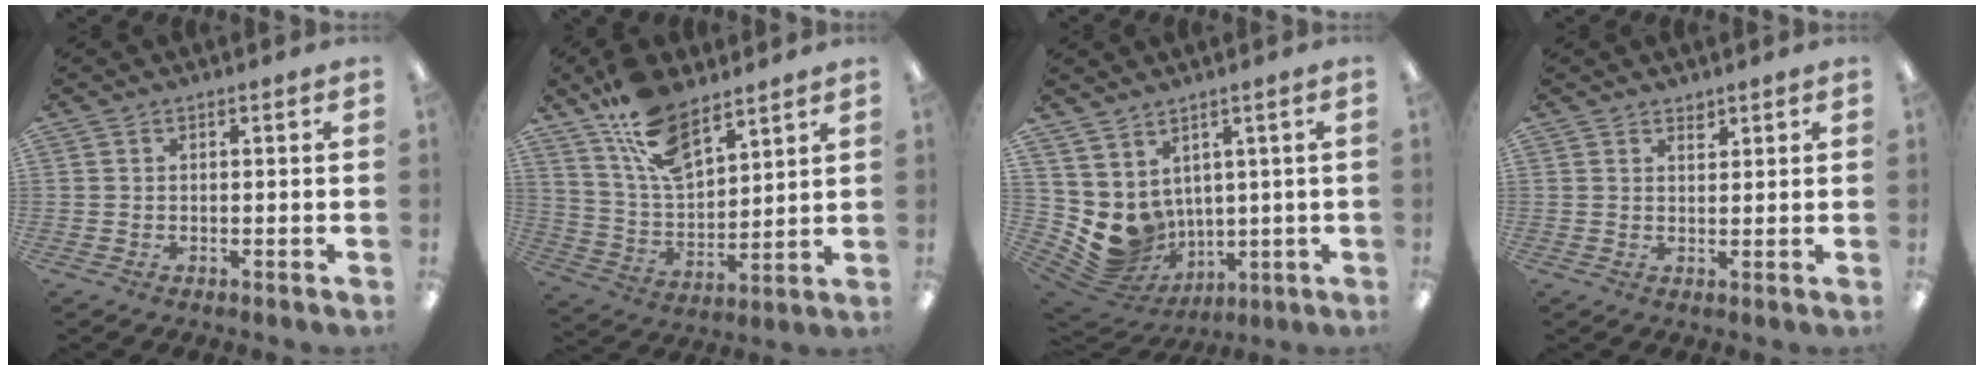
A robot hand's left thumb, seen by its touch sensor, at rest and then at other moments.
{"total": 15.4, "force": [10.5, 7.0, 8.9], "torque": [-0.172, -0.044, 0.194]}
{"total": 7.7, "force": [1.5, 7.3, 2.0], "torque": [-0.067, -0.038, 0.042]}
{"total": 1.8, "force": [1.6, 0.7, 0.2], "torque": [0.010, -0.011, 0.028]}